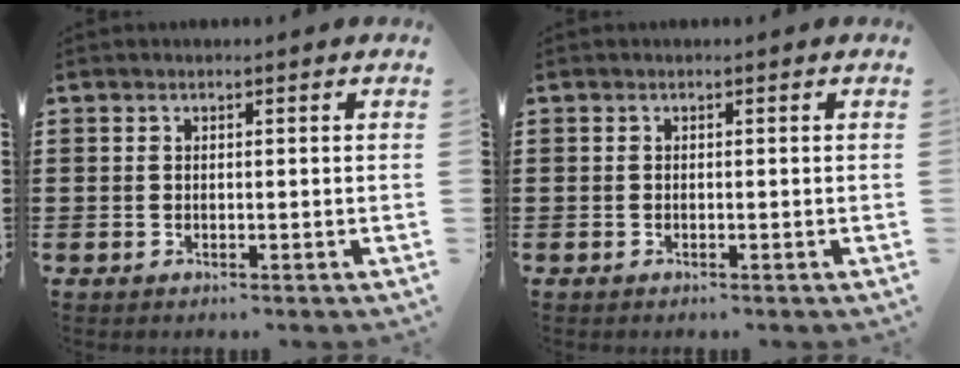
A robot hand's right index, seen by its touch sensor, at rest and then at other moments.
{"total": 0.0}